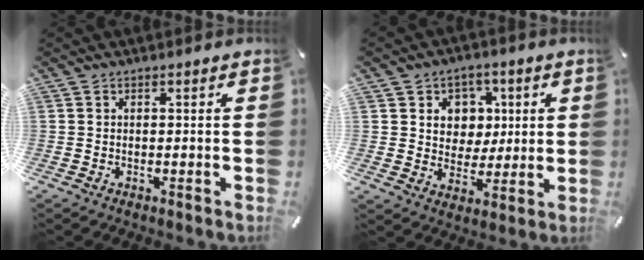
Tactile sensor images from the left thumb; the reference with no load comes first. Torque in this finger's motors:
{"motor_torque": [0.30, 0.25, 0.91, -0.44, 0.23]}